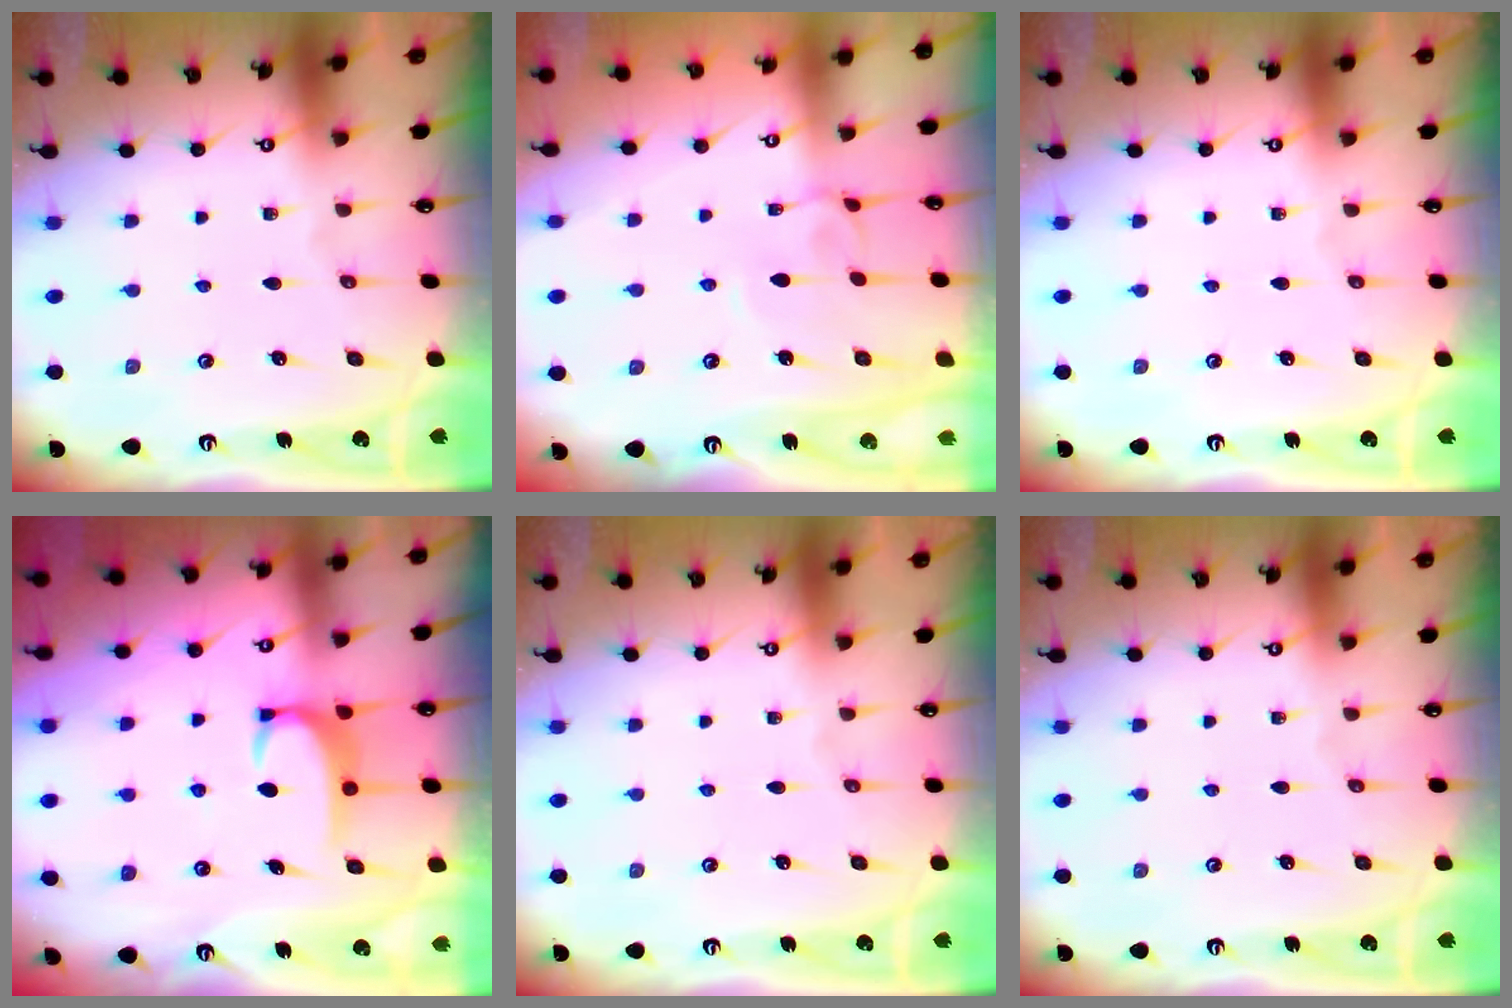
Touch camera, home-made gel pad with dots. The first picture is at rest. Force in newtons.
{"total": 3.7, "press": 3.7, "slide": 0.2}
{"total": 0.0}
{"total": 3.6, "press": 3.6, "slide": 0.5}
{"total": 0.0}
{"total": 0.0}